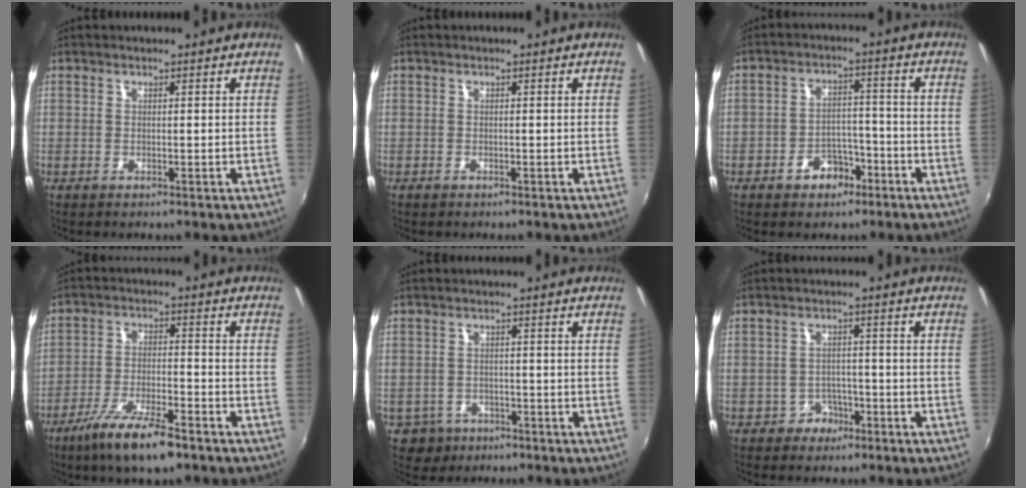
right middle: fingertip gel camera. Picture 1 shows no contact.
{"total": 0.6, "force": [-0.5, 0.3, 0.2], "torque": [-0.004, -0.002, -0.009]}
{"total": 5.9, "force": [-3.7, 3.9, 2.6], "torque": [-0.055, 0.015, -0.046]}
{"total": 11.2, "force": [-7.9, 2.5, 7.6], "torque": [-0.165, -0.022, -0.141]}
{"total": 4.6, "force": [-2.6, 3.7, 0.8], "torque": [-0.031, 0.002, -0.036]}
{"total": 3.4, "force": [-2.2, 2.6, 0.2], "torque": [-0.006, 0.011, -0.035]}